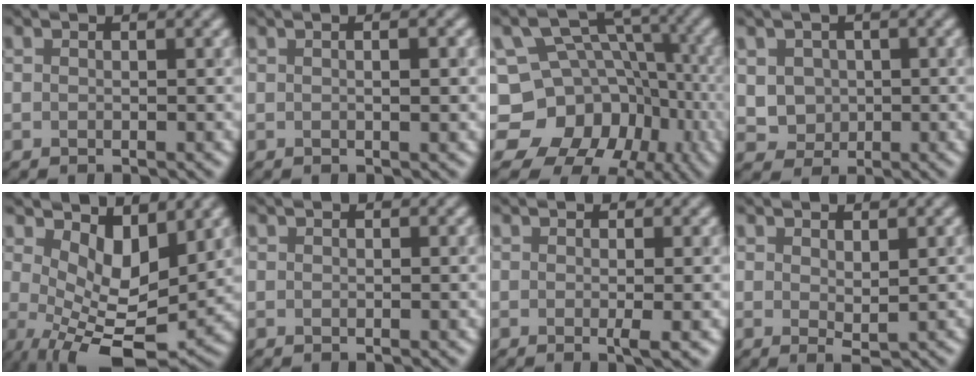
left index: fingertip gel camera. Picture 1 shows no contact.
{"total": 1.6, "force": [0.2, 0.3, 1.6], "torque": [-0.023, 0.002, 0.000]}
{"total": 14.1, "force": [-6.3, 11.2, 5.8], "torque": [-0.089, 0.002, -0.096]}
{"total": 2.7, "force": [0.2, 2.4, 1.2], "torque": [-0.027, -0.004, 0.011]}
{"total": 6.7, "force": [1.2, 3.4, 5.7], "torque": [-0.099, -0.016, 0.026]}
{"total": 0.0}
{"total": 1.5, "force": [-0.2, 0.2, 1.4], "torque": [-0.022, -0.007, -0.006]}
{"total": 1.2, "force": [0.8, 0.3, 0.9], "torque": [-0.017, -0.006, 0.017]}